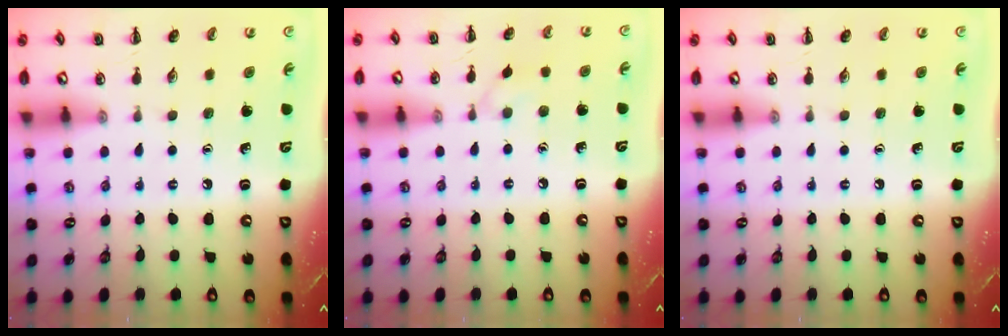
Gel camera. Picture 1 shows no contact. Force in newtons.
{"total": 3.6, "press": 3.3, "slide": 1.5}
{"total": 0.0}